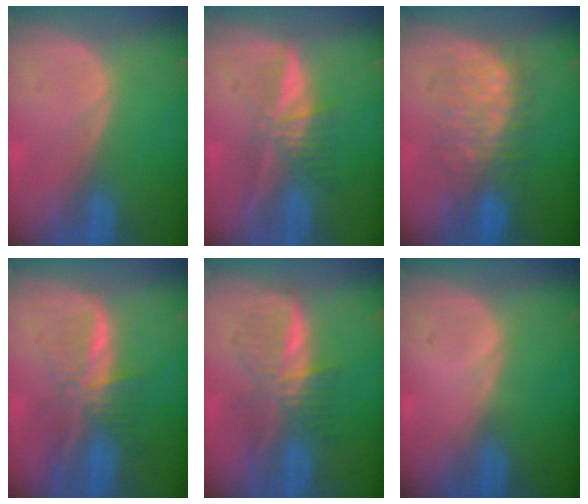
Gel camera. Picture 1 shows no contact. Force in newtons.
{"total": 6.0, "press": 5.4, "slide": 2.6}
{"total": 8.0, "press": 8.0, "slide": 0.2}
{"total": 8.2, "press": 6.8, "slide": 4.5}
{"total": 6.3, "press": 6.3, "slide": 0.1}
{"total": 0.0}